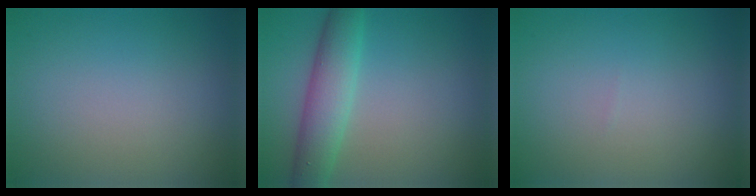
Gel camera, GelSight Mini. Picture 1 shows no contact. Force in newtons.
{"total": 4.7, "press": 4.7, "slide": 0.3}
{"total": 0.0}